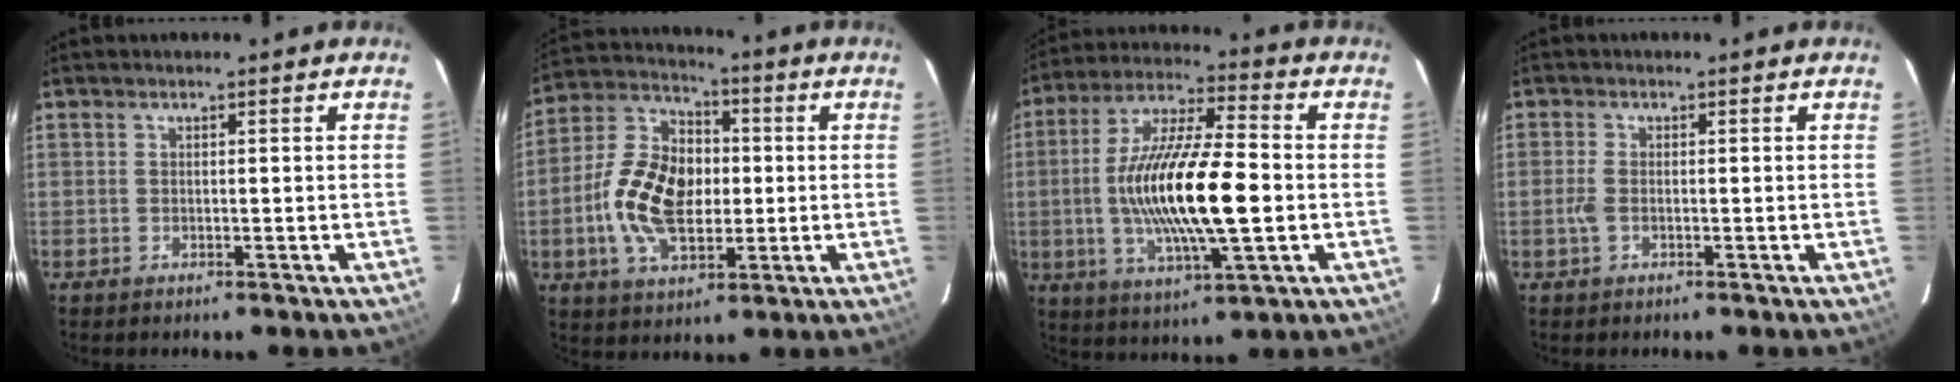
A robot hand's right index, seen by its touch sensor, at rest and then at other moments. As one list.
[{"total": 15.8, "force": [-1.7, 10.0, 12.1], "torque": [-0.246, 0.016, -0.030]}, {"total": 19.4, "force": [-2.0, 4.6, 18.8], "torque": [-0.359, -0.003, -0.037]}, {"total": 2.2, "force": [-0.6, 1.0, 1.8], "torque": [-0.042, -0.001, -0.013]}]